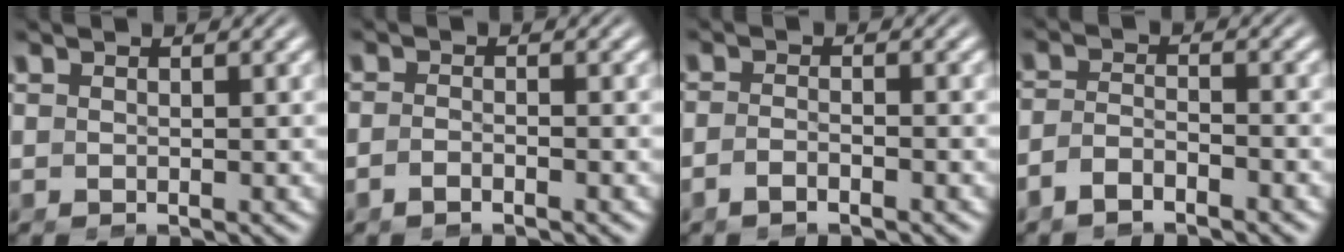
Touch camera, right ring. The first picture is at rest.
{"total": 1.4, "force": [-1.3, -0.1, 0.6], "torque": [-0.012, -0.002, -0.025]}
{"total": 1.8, "force": [-1.6, -0.1, 0.8], "torque": [-0.017, -0.002, -0.029]}
{"total": 3.0, "force": [-2.4, 1.2, 1.3], "torque": [-0.030, -0.012, -0.039]}